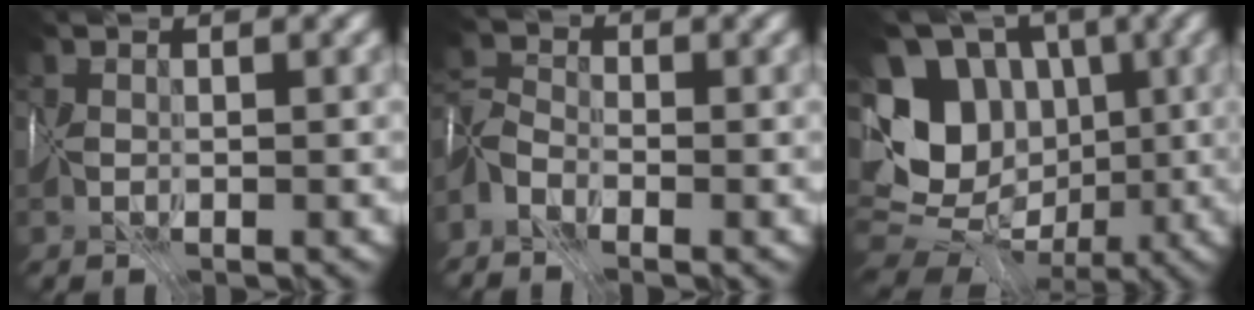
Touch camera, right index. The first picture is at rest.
{"total": 2.2, "force": [-2.0, 0.5, 0.6], "torque": [-0.022, 0.009, -0.057]}
{"total": 12.7, "force": [0.9, 11.3, 5.8], "torque": [-0.139, 0.016, 0.009]}